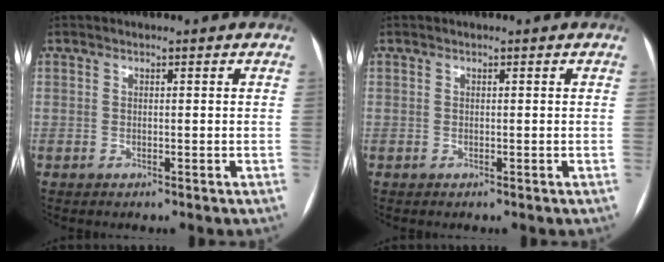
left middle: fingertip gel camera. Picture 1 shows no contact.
{"total": 0.0}